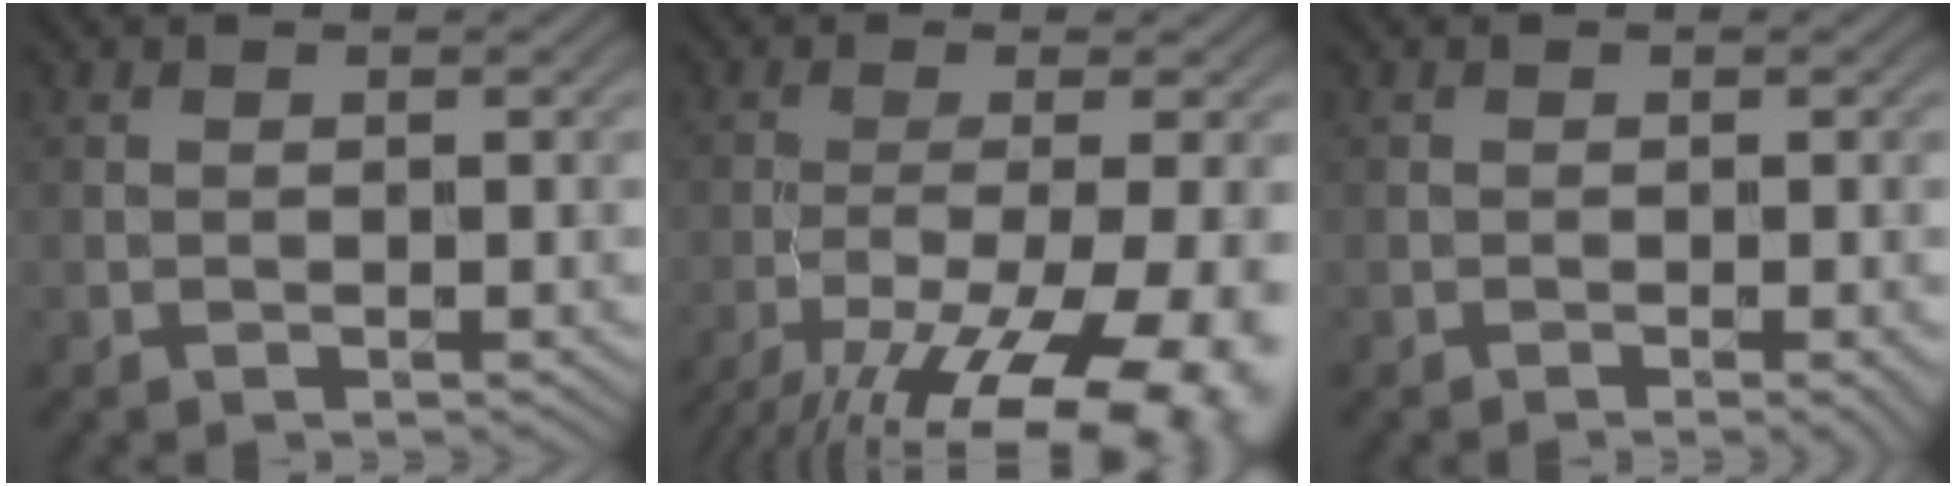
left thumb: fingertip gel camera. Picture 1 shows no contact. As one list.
[{"total": 15.9, "force": [-9.0, 4.1, 12.5], "torque": [-0.203, -0.032, -0.124]}, {"total": 1.2, "force": [-0.5, -0.1, 1.1], "torque": [-0.021, -0.004, -0.008]}]